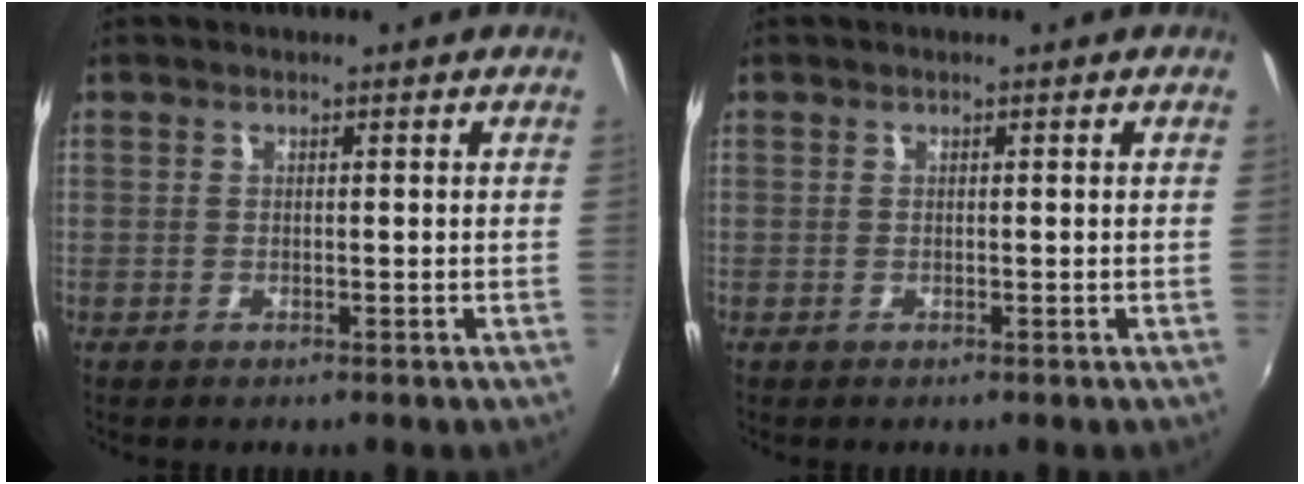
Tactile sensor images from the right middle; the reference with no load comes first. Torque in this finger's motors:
{"motor_torque": [0.07, 0.03, 0.02, 0.00]}